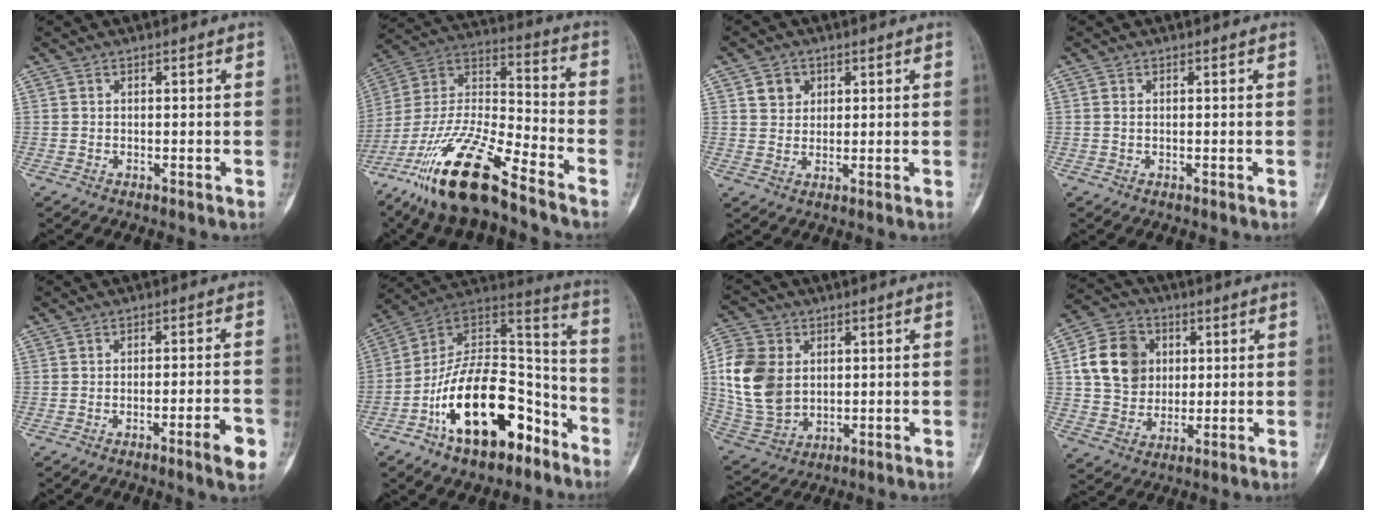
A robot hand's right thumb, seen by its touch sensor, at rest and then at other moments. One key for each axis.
{"total": 21.0, "fx": -14.5, "fy": 4.8, "fz": 14.4, "tx": -0.302, "ty": 0.053, "tz": -0.273}
{"total": 4.0, "fx": 1.7, "fy": 3.4, "fz": 1.2, "tx": -0.001, "ty": -0.008, "tz": 0.029}
{"total": 0.8, "fx": 0.1, "fy": 0.6, "fz": 0.6, "tx": -0.013, "ty": 0.002, "tz": 0.005}
{"total": 5.6, "fx": -2.8, "fy": 0.7, "fz": 4.9, "tx": -0.069, "ty": 0.014, "tz": -0.038}
{"total": 23.6, "fx": -11.3, "fy": 12.3, "fz": 16.6, "tx": -0.259, "ty": 0.102, "tz": -0.184}
{"total": 14.6, "fx": 1.9, "fy": 11.2, "fz": 9.1, "tx": -0.172, "ty": -0.005, "tz": 0.044}
{"total": 13.6, "fx": 2.7, "fy": 11.3, "fz": 7.0, "tx": -0.099, "ty": 0.002, "tz": 0.048}